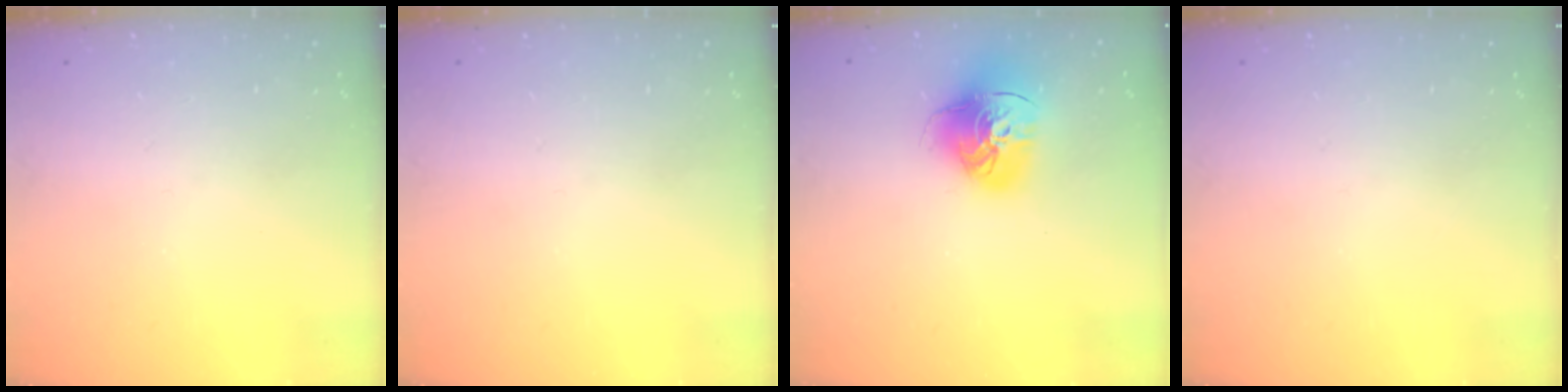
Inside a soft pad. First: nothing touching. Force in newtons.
{"total": 0.0}
{"total": 15.6, "press": 15.5, "slide": 1.7}
{"total": 0.0}